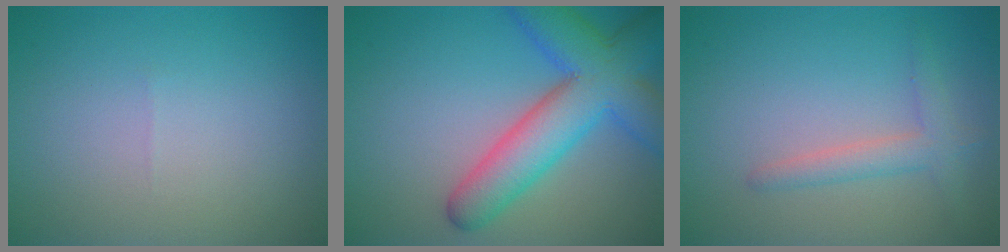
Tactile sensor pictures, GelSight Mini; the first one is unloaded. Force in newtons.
{"total": 8.3, "press": 8.3, "slide": 0.4}
{"total": 2.3, "press": 2.3, "slide": 0.1}